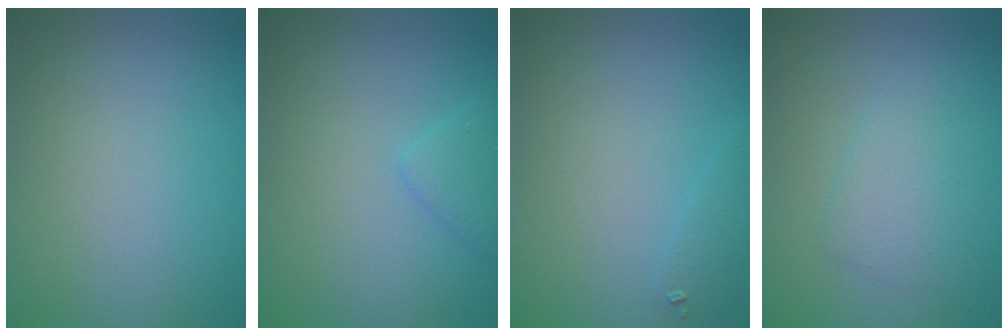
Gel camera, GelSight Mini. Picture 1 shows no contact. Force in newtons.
{"total": 1.7, "press": 1.7, "slide": 0.1}
{"total": 1.1, "press": 1.1, "slide": 0.1}
{"total": 2.4, "press": 2.4, "slide": 0.0}